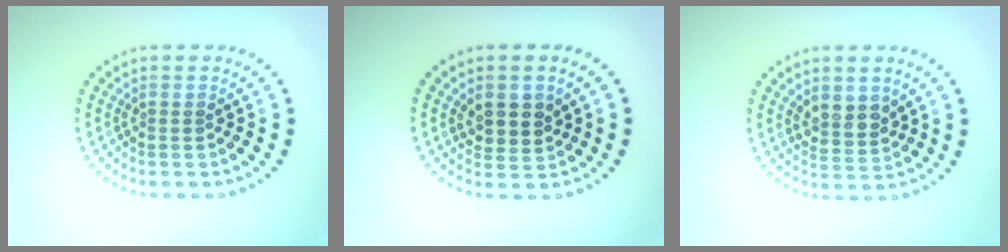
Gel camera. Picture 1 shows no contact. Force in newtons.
{"total": 2.7, "press": 2.5, "slide": 1.0}
{"total": 2.4, "press": 2.1, "slide": 1.2}